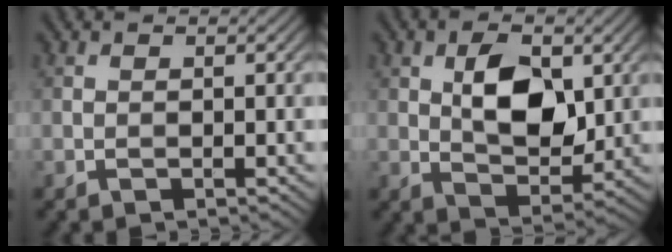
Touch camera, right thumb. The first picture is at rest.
{"total": 8.1, "force": [1.8, 4.6, 6.4], "torque": [-0.108, -0.001, 0.034]}